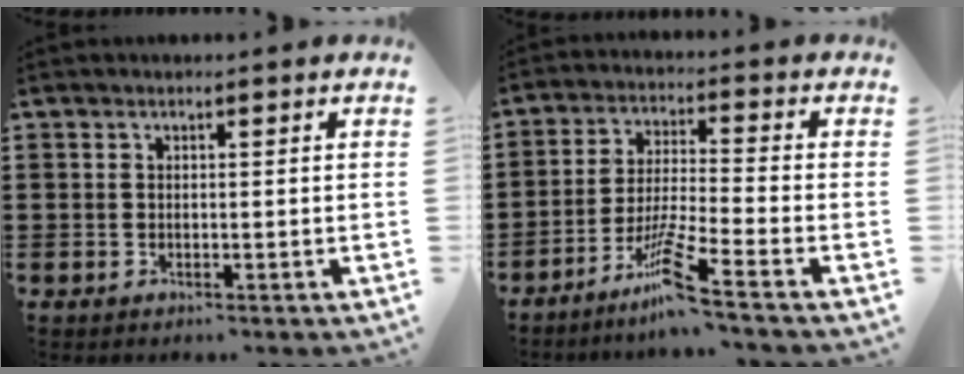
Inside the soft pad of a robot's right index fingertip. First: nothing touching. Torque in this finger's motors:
{"motor_torque": [0.30, -0.20, 0.34, 0.08]}